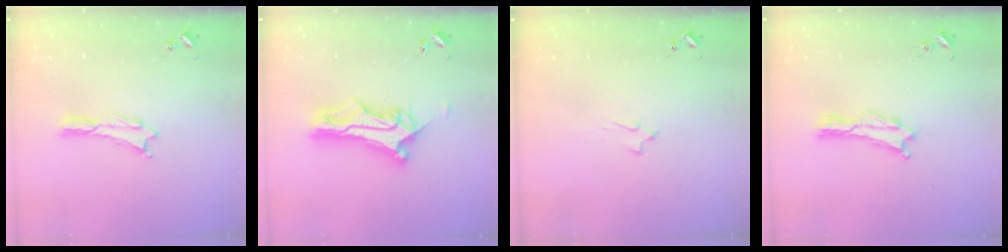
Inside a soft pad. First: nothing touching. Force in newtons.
{"total": 10.8, "press": 10.7, "slide": 0.9}
{"total": 2.1, "press": 2.1, "slide": 0.3}
{"total": 0.7, "press": 0.7, "slide": 0.2}